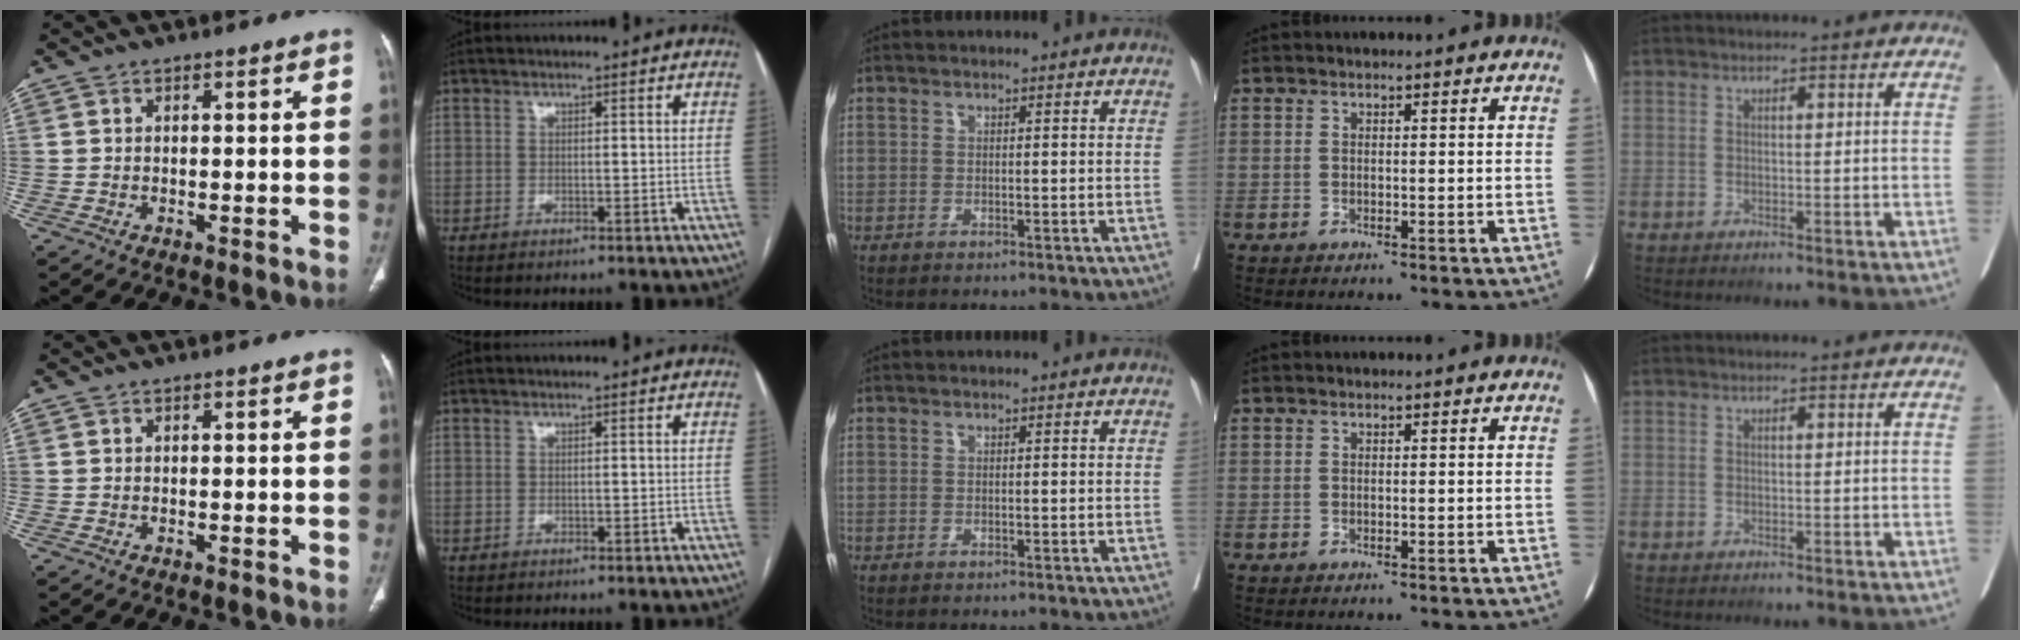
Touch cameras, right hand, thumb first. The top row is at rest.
{}